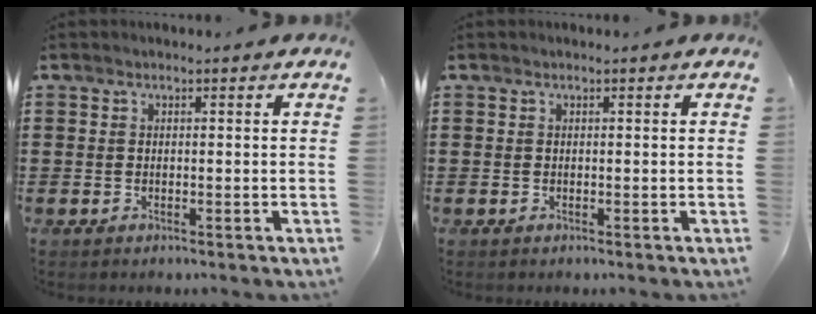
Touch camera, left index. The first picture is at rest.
{"total": 0.0}